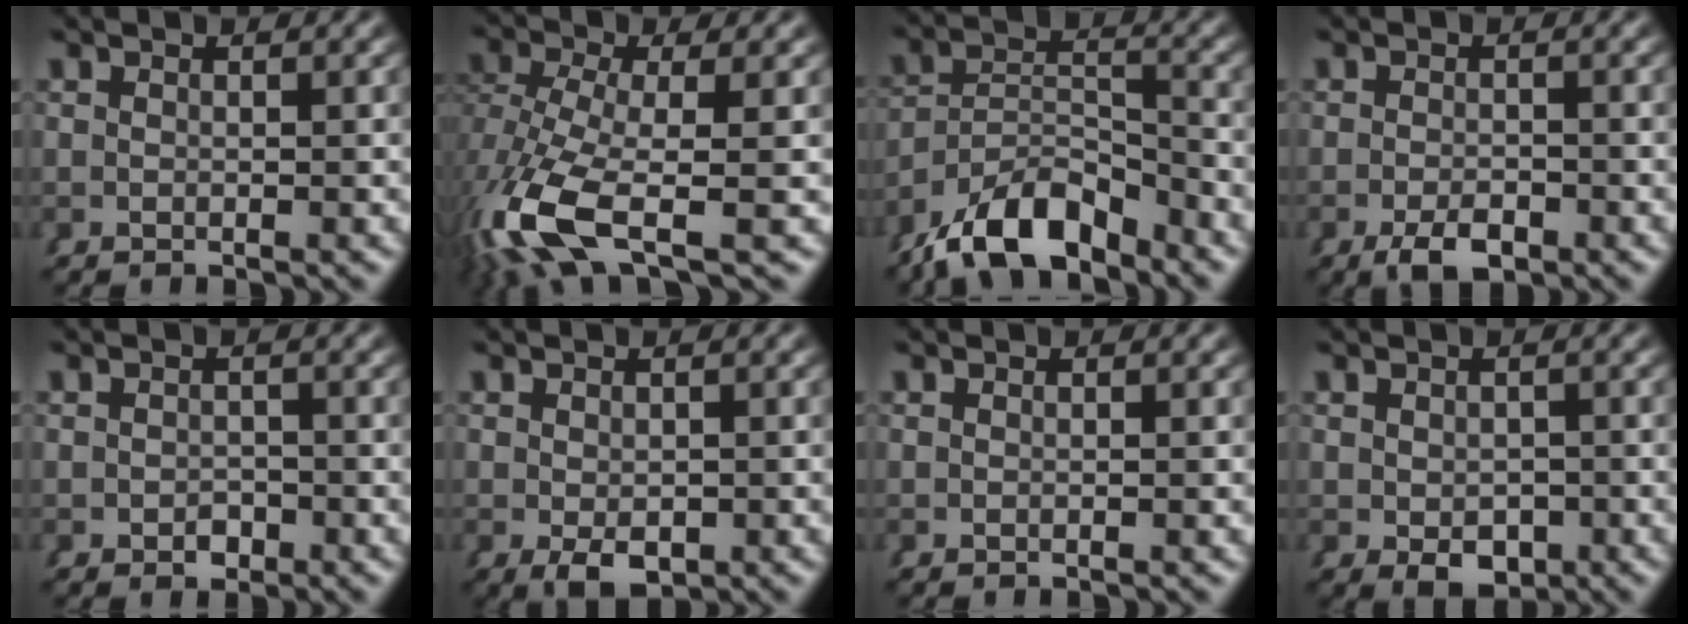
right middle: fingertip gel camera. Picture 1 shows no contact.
{"total": 8.1, "force": [-3.2, 4.2, 6.2], "torque": [-0.156, -0.046, -0.033]}
{"total": 7.7, "force": [-5.9, 3.5, 3.5], "torque": [-0.046, -0.014, -0.098]}
{"total": 3.6, "force": [-2.4, 1.6, 2.1], "torque": [-0.032, -0.014, -0.036]}
{"total": 1.4, "force": [-0.8, 1.1, 0.3], "torque": [-0.001, -0.007, -0.011]}
{"total": 3.1, "force": [-1.5, 1.6, 2.1], "torque": [-0.029, -0.020, -0.011]}
{"total": 0.0}
{"total": 3.2, "force": [-1.5, 2.1, 1.9], "torque": [-0.019, -0.022, -0.009]}